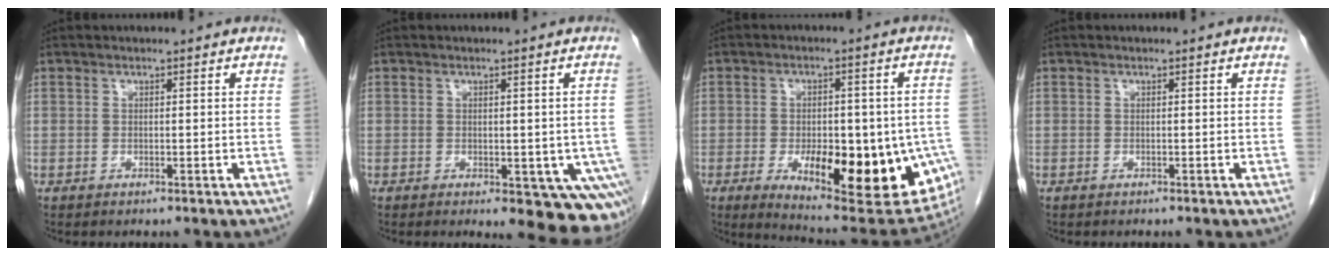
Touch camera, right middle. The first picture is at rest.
{"total": 11.6, "force": [-5.5, 5.3, 8.7], "torque": [-0.073, -0.019, -0.059]}
{"total": 21.2, "force": [-6.5, 7.4, 18.8], "torque": [-0.205, -0.015, -0.068]}
{"total": 0.0}